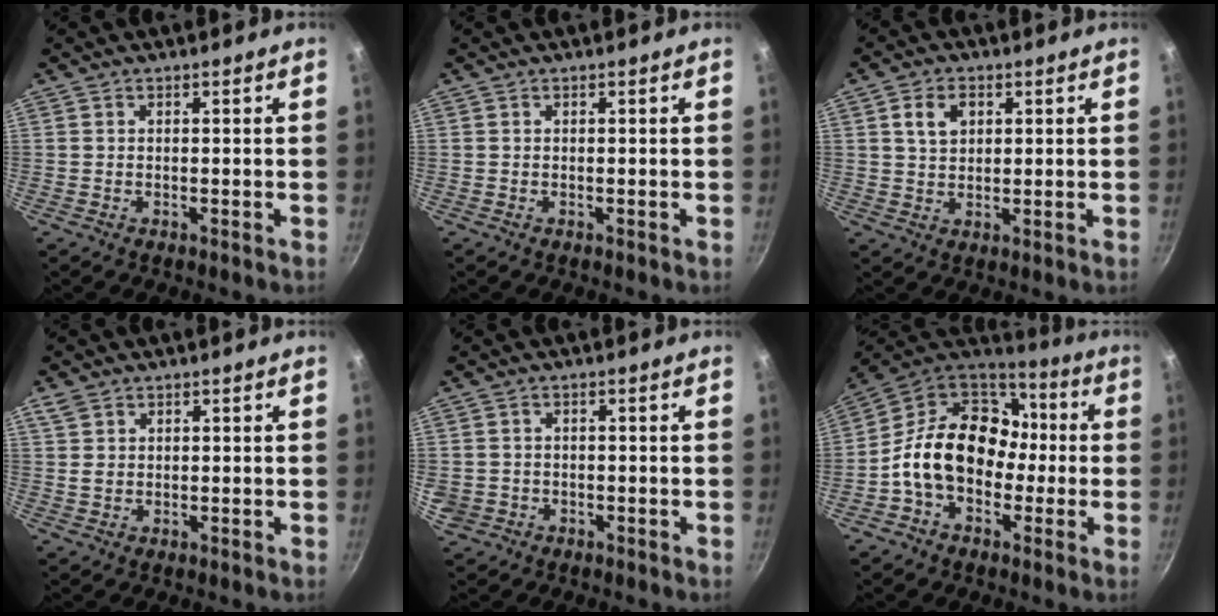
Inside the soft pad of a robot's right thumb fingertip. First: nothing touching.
{"total": 0.0}
{"total": 5.2, "force": [1.8, 3.6, 3.2], "torque": [-0.044, -0.003, 0.033]}
{"total": 3.2, "force": [1.6, 2.4, 1.4], "torque": [-0.020, -0.002, 0.033]}
{"total": 4.2, "force": [-0.8, 3.8, 1.6], "torque": [-0.038, 0.006, -0.006]}
{"total": 20.0, "force": [-1.4, 15.0, 13.2], "torque": [-0.186, 0.057, -0.034]}